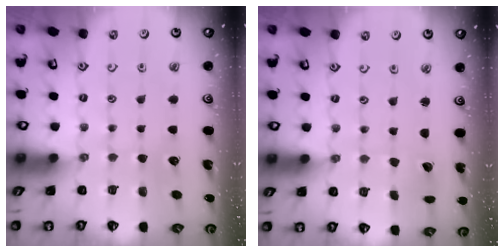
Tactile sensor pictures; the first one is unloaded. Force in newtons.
{"total": 1.4, "press": 1.4, "slide": 0.0}